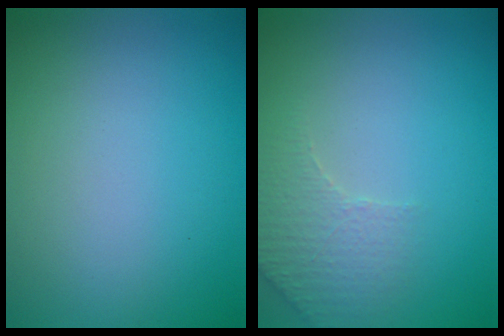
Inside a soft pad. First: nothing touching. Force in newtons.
{"total": 2.8, "press": 2.7, "slide": 0.8}